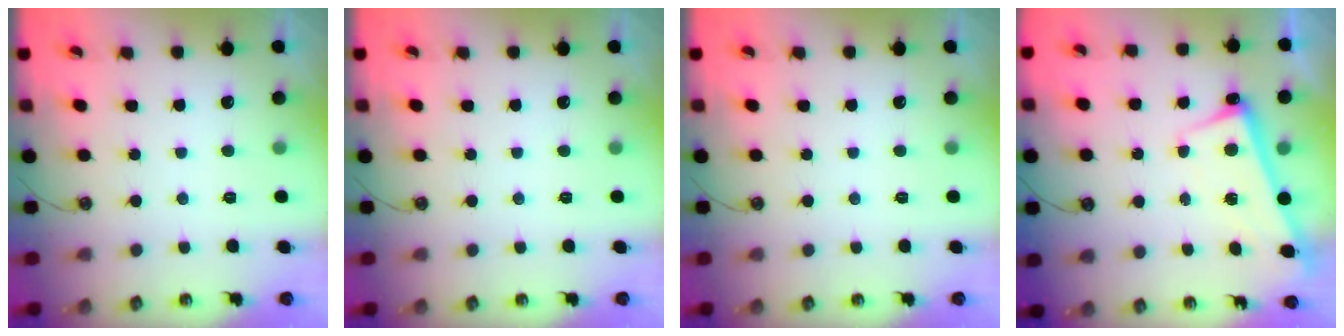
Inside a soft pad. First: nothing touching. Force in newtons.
{"total": 0.0}
{"total": 0.0}
{"total": 2.8, "press": 2.6, "slide": 0.9}